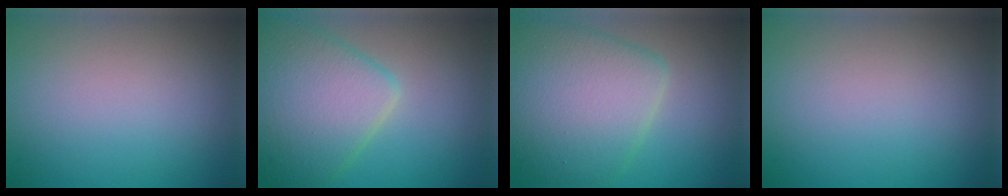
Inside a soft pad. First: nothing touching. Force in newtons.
{"total": 7.5, "press": 7.5, "slide": 0.1}
{"total": 7.9, "press": 7.9, "slide": 0.2}
{"total": 0.0}